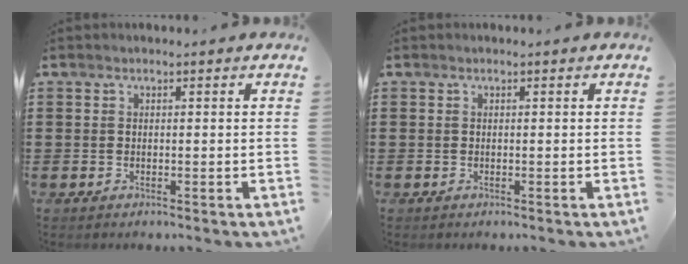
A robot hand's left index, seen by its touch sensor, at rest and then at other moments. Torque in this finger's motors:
{"motor_torque": [-0.01, -0.01, 0.00, 0.00]}